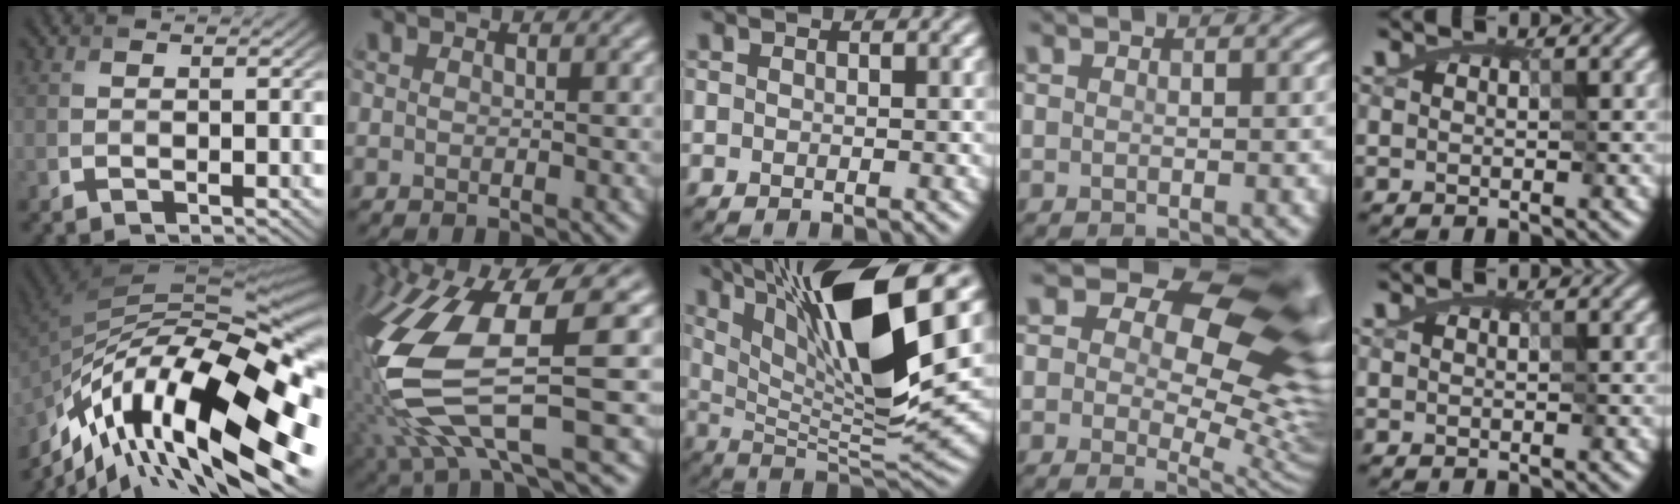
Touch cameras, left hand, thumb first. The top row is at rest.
{"thumb": {"total": 19.5, "force": [-9.6, 7.1, 15.4], "torque": [-0.294, -0.002, -0.174]}, "index": {"total": 11.9, "force": [-2.7, 3.9, 10.9], "torque": [-0.248, -0.019, -0.038]}, "middle": {"total": 14.0, "force": [6.4, 3.5, 11.9], "torque": [-0.207, 0.004, 0.112]}, "ring": {"total": 15.9, "force": [6.3, 9.2, 11.3], "torque": [-0.133, 0.017, 0.097]}}